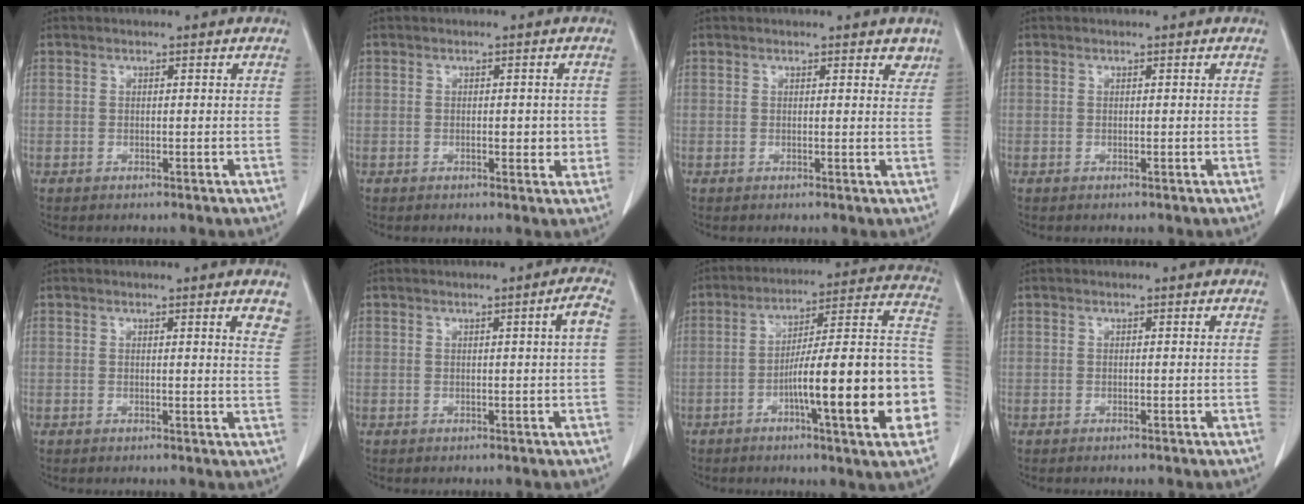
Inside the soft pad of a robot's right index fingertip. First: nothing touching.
{"total": 2.8, "force": [-0.2, 1.4, 2.3], "torque": [-0.026, 0.000, 0.000]}
{"total": 2.5, "force": [2.1, 1.0, 1.0], "torque": [0.001, -0.006, 0.014]}
{"total": 0.0}
{"total": 3.5, "force": [2.6, 0.2, 2.3], "torque": [-0.023, -0.012, 0.017]}
{"total": 2.3, "force": [0.2, -0.5, 2.2], "torque": [-0.031, 0.001, 0.005]}
{"total": 21.4, "force": [-6.1, 1.8, 20.4], "torque": [-0.217, 0.023, -0.084]}
{"total": 0.0}